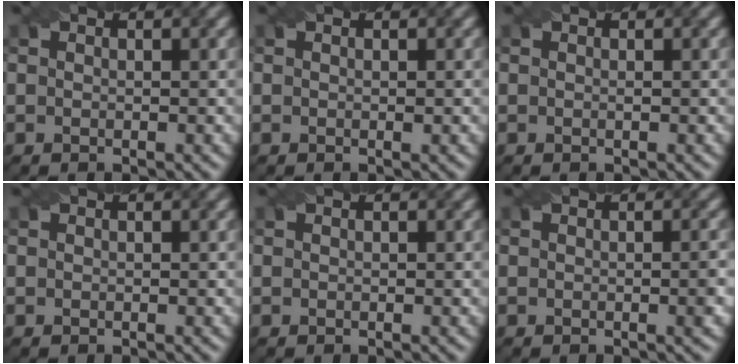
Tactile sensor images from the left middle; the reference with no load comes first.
{"total": 0.0}
{"total": 0.0}
{"total": 0.0}
{"total": 0.0}
{"total": 1.2, "force": [-0.3, 0.0, 1.2], "torque": [-0.013, 0.002, -0.004]}